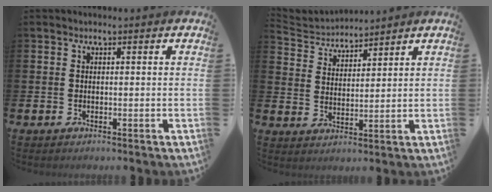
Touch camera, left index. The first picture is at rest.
{"total": 3.7, "force": [3.6, 0.8, -0.5], "torque": [-0.014, -0.024, 0.062]}